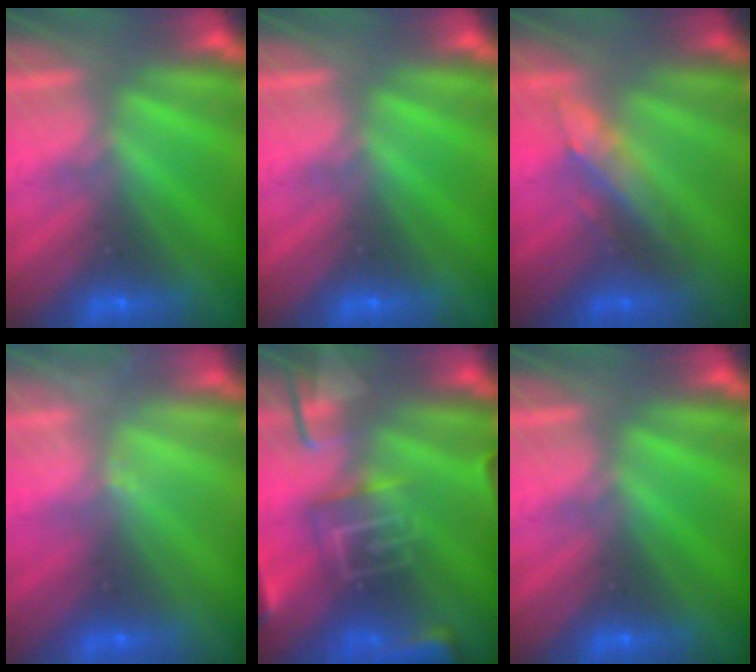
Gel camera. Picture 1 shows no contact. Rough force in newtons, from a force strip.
{"total": 0.0}
{"total": 2.9}
{"total": 2.4}
{"total": 9.0}
{"total": 0.0}